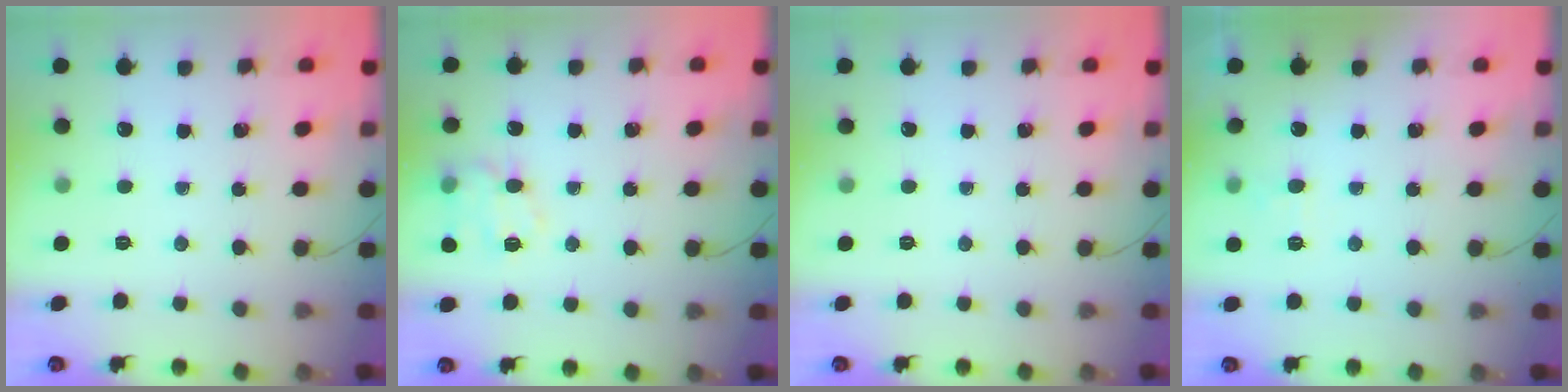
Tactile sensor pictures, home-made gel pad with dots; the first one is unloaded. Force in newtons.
{"total": 12.4, "press": 12.4, "slide": 1.0}
{"total": 0.0}
{"total": 3.5, "press": 3.2, "slide": 1.4}